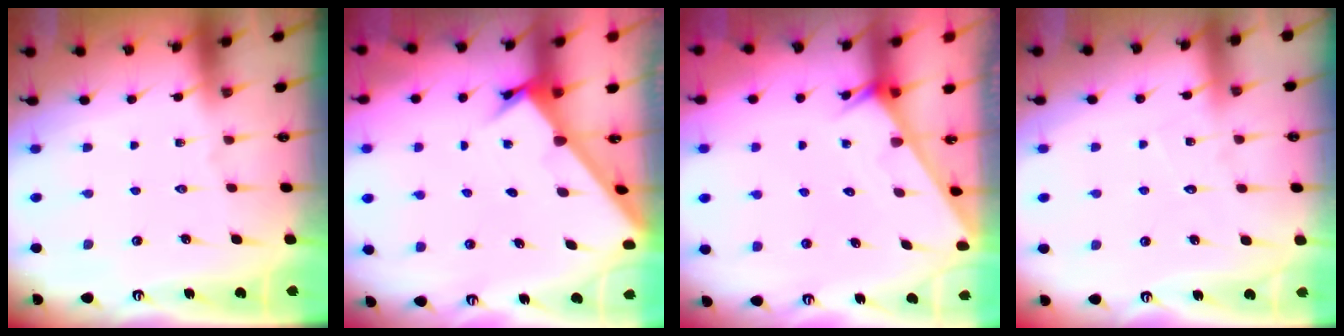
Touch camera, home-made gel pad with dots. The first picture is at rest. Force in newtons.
{"total": 2.4, "press": 2.4, "slide": 0.3}
{"total": 2.0, "press": 2.0, "slide": 0.0}
{"total": 4.2, "press": 4.2, "slide": 0.4}